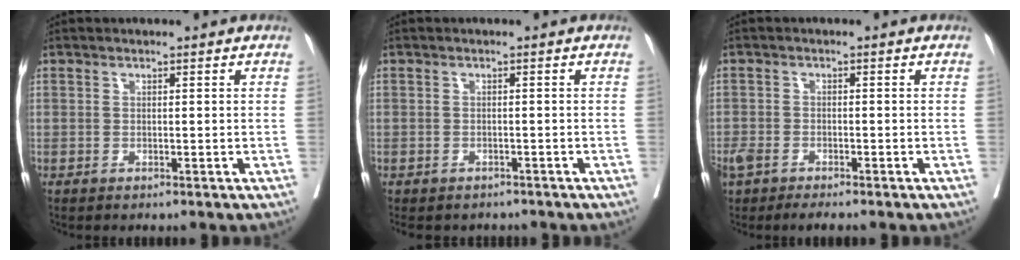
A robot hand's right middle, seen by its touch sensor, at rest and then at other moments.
{"total": 5.0, "force": [-4.3, 2.4, 0.9], "torque": [-0.009, 0.000, -0.053]}
{"total": 5.2, "force": [-4.0, 1.9, 2.7], "torque": [-0.053, -0.004, -0.069]}